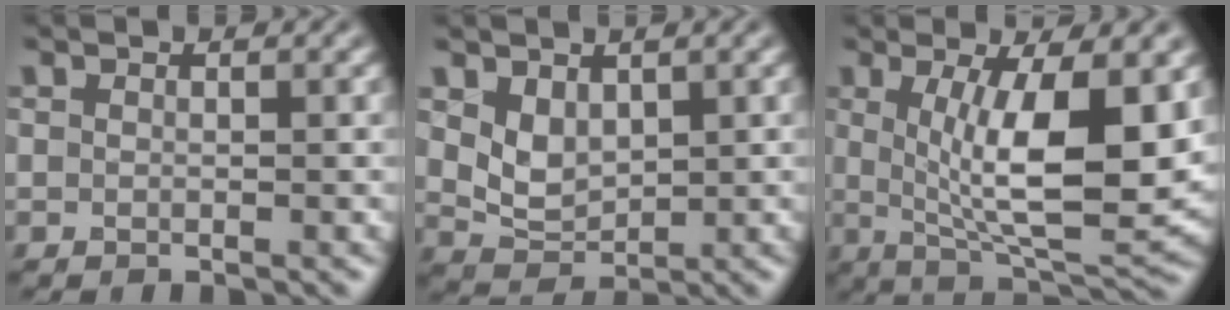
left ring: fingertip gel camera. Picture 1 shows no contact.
{"total": 2.7, "force": [1.2, 1.9, 1.6], "torque": [-0.034, -0.008, 0.031]}
{"total": 10.1, "force": [1.3, 3.0, 9.5], "torque": [-0.151, -0.018, 0.030]}